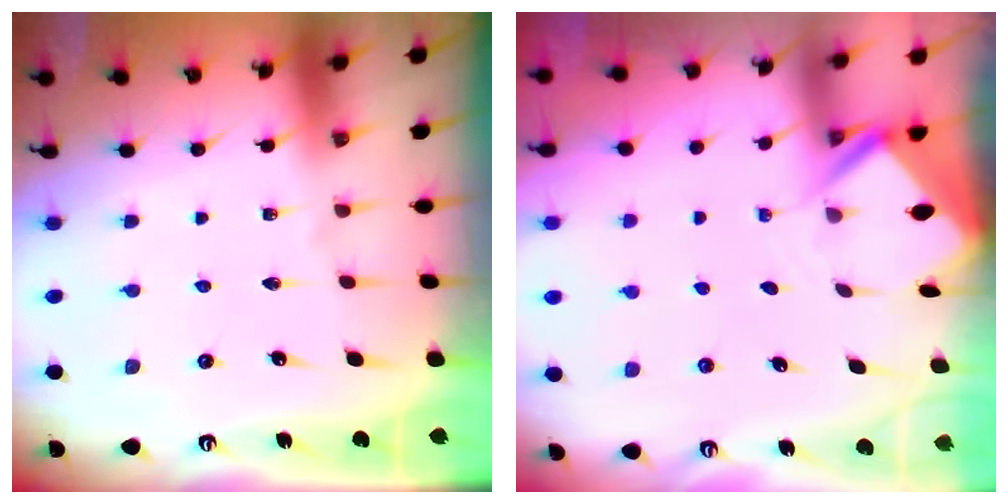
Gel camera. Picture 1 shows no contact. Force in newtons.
{"total": 2.5, "press": 2.5, "slide": 0.2}